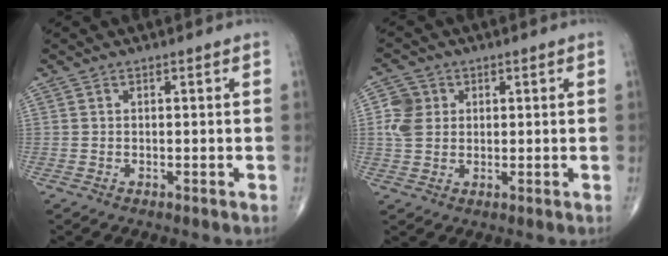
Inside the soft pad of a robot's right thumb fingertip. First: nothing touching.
{"total": 5.3, "force": [0.9, 4.5, 2.6], "torque": [-0.040, 0.003, 0.014]}